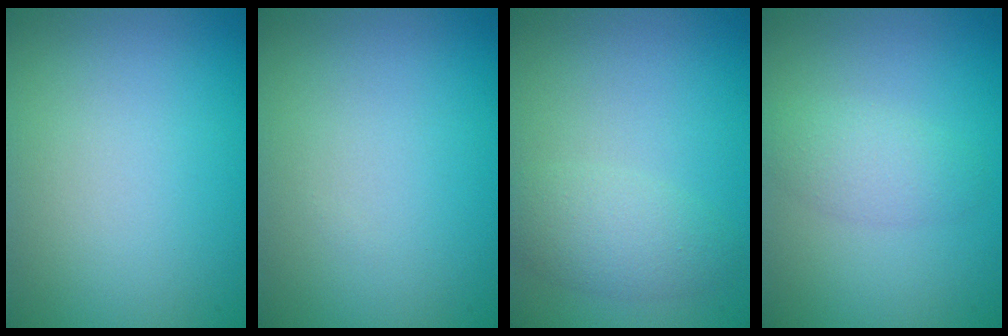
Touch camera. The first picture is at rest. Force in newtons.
{"total": 0.0}
{"total": 2.9, "press": 2.9, "slide": 0.1}
{"total": 2.2, "press": 2.2, "slide": 0.1}